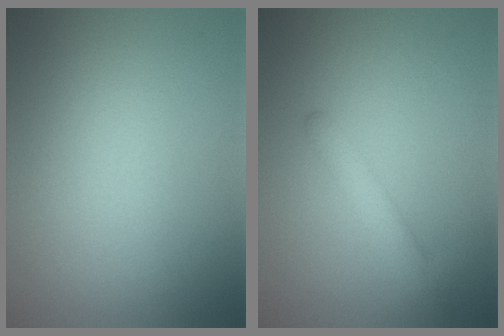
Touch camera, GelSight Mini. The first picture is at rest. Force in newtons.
{"total": 2.8, "press": 2.7, "slide": 0.2}